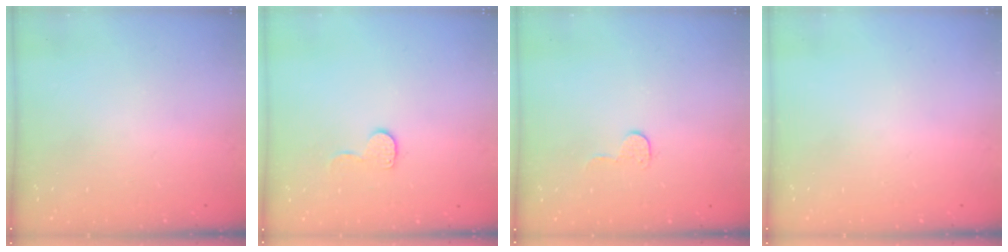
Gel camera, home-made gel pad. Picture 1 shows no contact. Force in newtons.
{"total": 6.8, "press": 6.7, "slide": 0.6}
{"total": 5.7, "press": 5.7, "slide": 0.2}
{"total": 0.0}